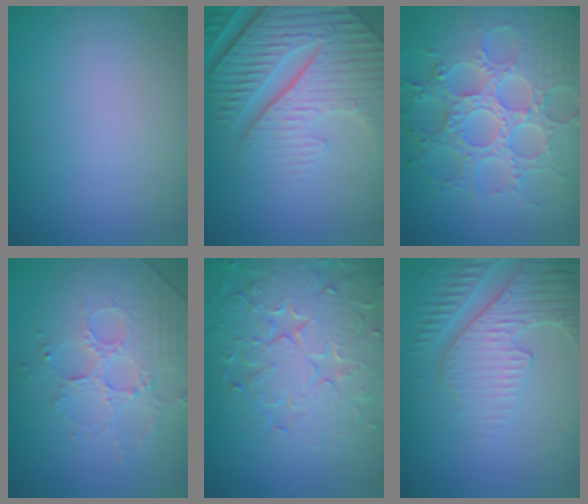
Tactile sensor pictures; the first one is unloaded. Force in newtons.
{"total": 8.9, "press": 6.2, "slide": 6.4}
{"total": 8.7, "press": 6.3, "slide": 6.0}
{"total": 4.8, "press": 3.7, "slide": 3.0}
{"total": 8.0, "press": 6.2, "slide": 5.0}
{"total": 4.3, "press": 4.3, "slide": 0.4}